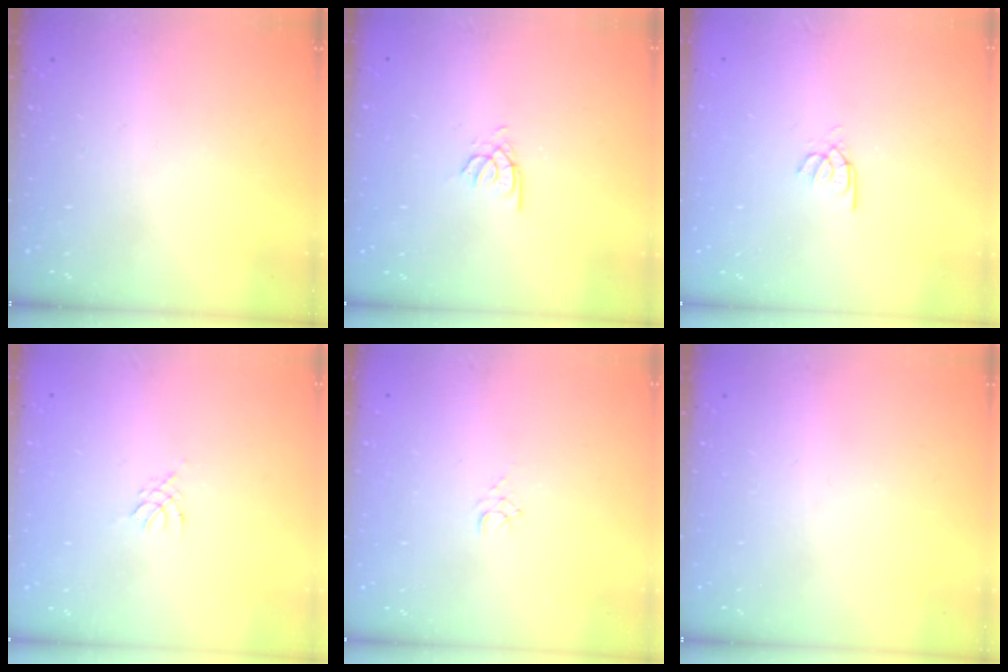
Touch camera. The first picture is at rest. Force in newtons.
{"total": 2.7, "press": 2.7, "slide": 0.2}
{"total": 2.9, "press": 2.9, "slide": 0.3}
{"total": 2.7, "press": 2.6, "slide": 0.6}
{"total": 5.0, "press": 4.9, "slide": 0.3}
{"total": 0.0}